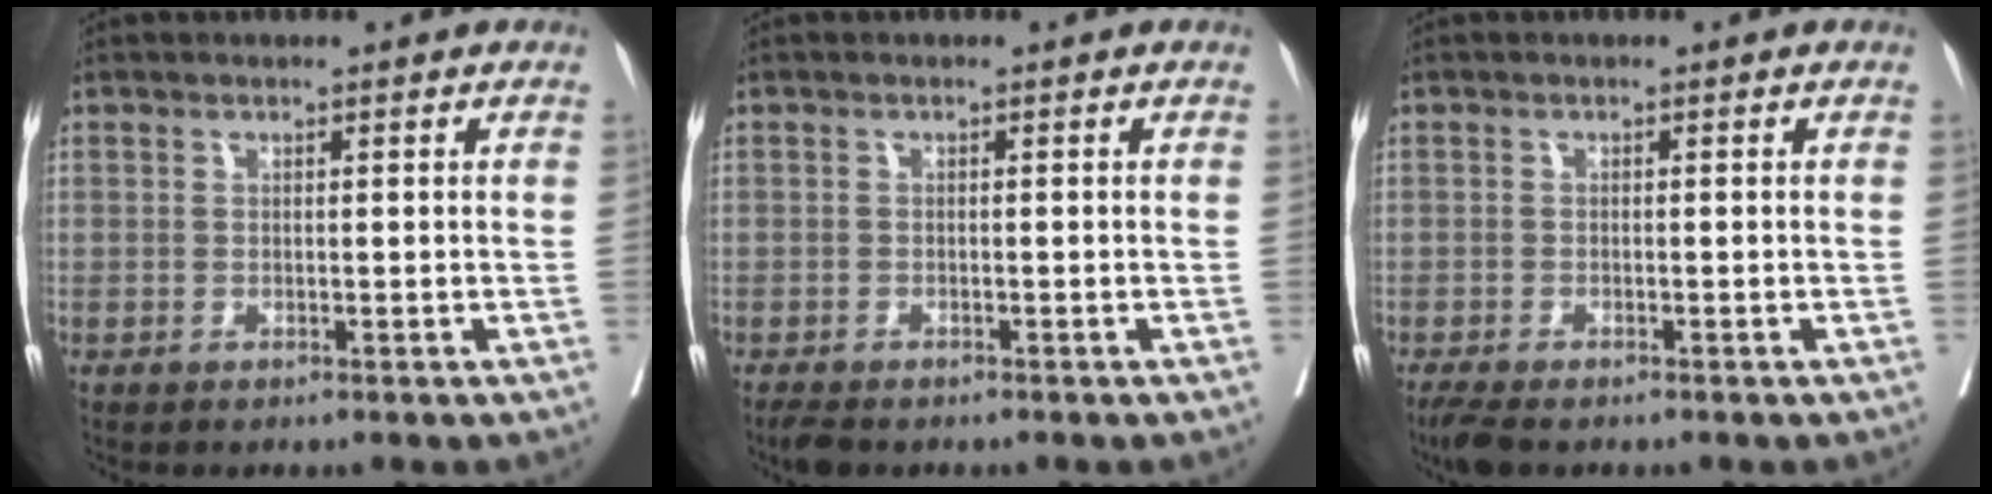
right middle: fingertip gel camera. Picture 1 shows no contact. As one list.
[{"total": 2.2, "force": [-1.9, 0.7, 1.0], "torque": [-0.022, -0.007, -0.029]}, {"total": 3.6, "force": [-2.9, 1.0, 2.0], "torque": [-0.040, -0.013, -0.046]}]